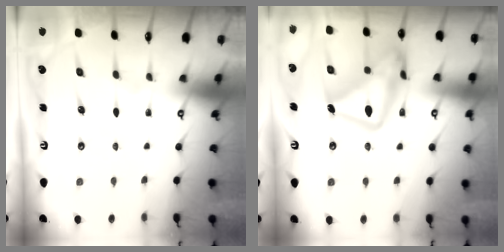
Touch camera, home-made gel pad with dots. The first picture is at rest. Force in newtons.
{"total": 19.6, "press": 19.6, "slide": 1.5}